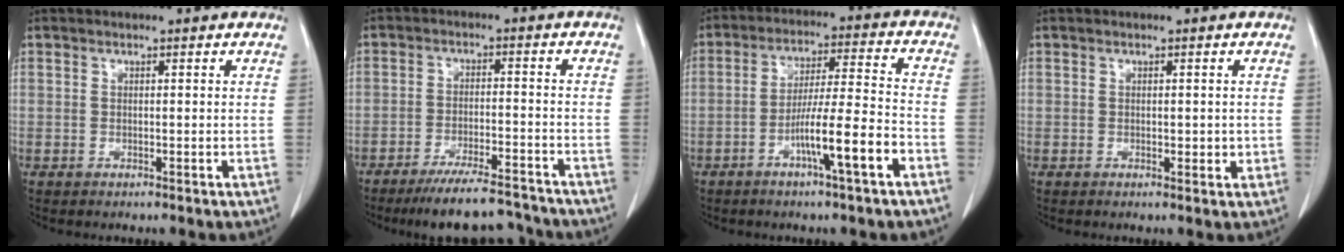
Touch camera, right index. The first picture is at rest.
{"total": 11.1, "force": [-10.2, 1.6, 4.1], "torque": [-0.059, 0.006, -0.156]}
{"total": 10.3, "force": [-4.8, -0.3, 9.1], "torque": [-0.161, 0.004, -0.083]}
{"total": 1.7, "force": [-0.2, 0.9, 1.5], "torque": [-0.020, -0.001, 0.001]}